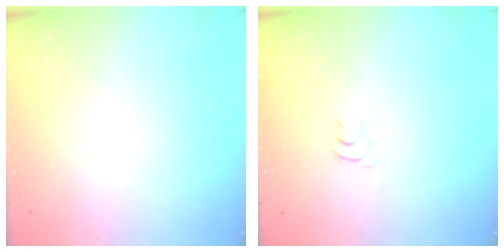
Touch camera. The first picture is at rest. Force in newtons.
{"total": 2.9, "press": 2.9, "slide": 0.5}